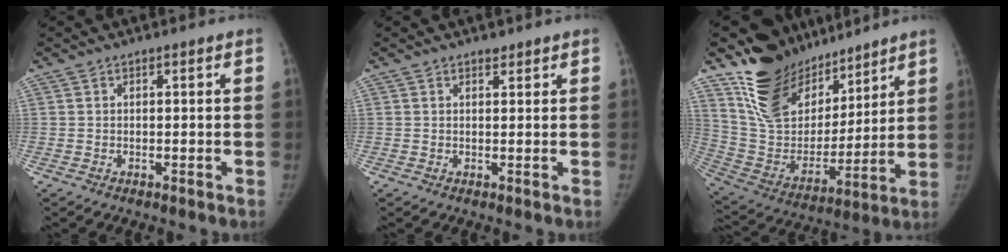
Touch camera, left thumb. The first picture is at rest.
{"total": 1.2, "force": [0.9, 0.6, 0.3], "torque": [0.001, -0.007, 0.012]}
{"total": 21.7, "force": [16.3, 11.8, 8.0], "torque": [-0.095, -0.096, 0.298]}